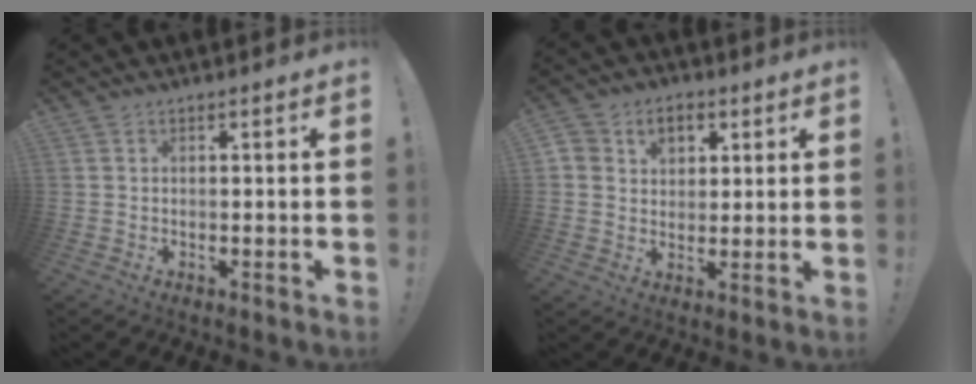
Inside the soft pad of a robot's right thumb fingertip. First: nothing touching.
{"total": 7.3, "force": [3.0, 6.0, 3.0], "torque": [-0.049, -0.005, 0.058]}